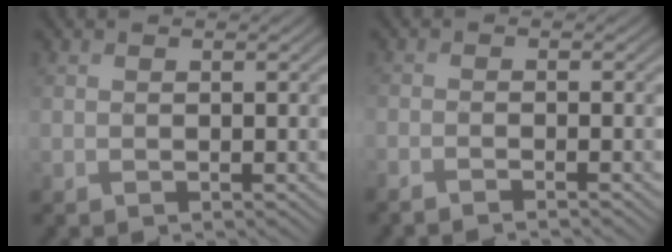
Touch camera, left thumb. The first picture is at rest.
{"total": 2.1, "force": [-1.7, 0.2, 1.3], "torque": [-0.019, -0.002, -0.041]}